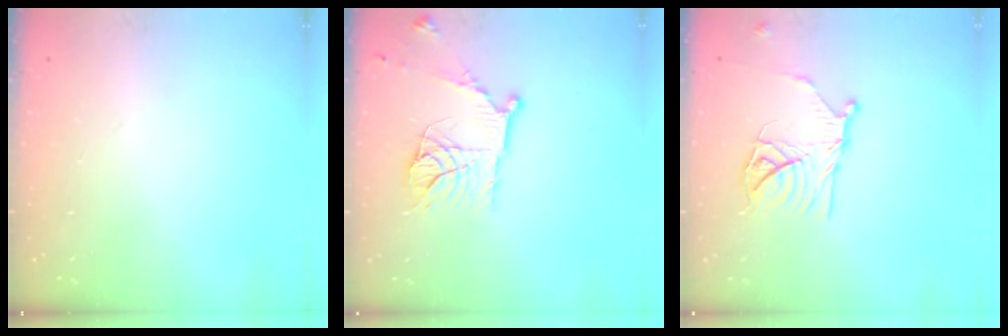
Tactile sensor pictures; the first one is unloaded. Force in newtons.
{"total": 14.9, "press": 14.8, "slide": 1.4}
{"total": 13.2, "press": 13.2, "slide": 0.8}